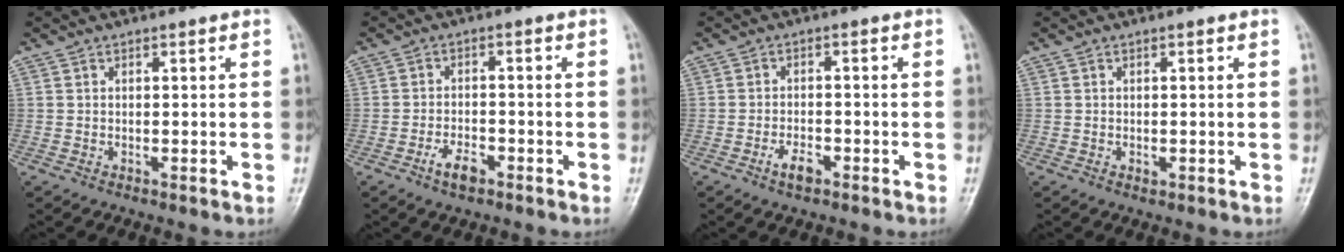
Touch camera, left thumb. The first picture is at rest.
{"total": 4.0, "force": [-2.4, 1.9, 2.6], "torque": [-0.044, 0.015, -0.043]}
{"total": 3.3, "force": [-2.0, 1.6, 2.2], "torque": [-0.038, 0.012, -0.035]}
{"total": 0.9, "force": [-0.1, 0.7, 0.7], "torque": [-0.006, -0.001, 0.000]}